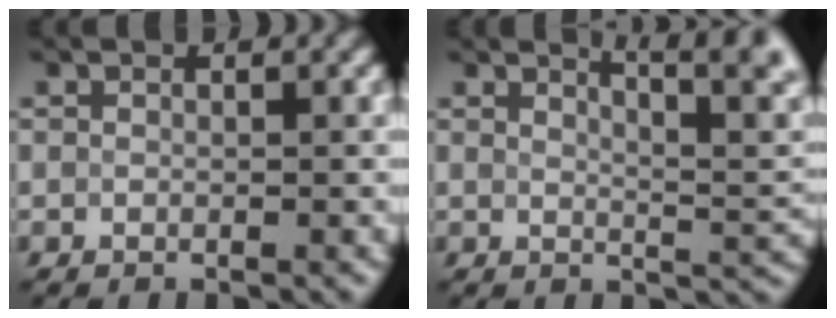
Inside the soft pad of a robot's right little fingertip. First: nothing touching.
{"total": 7.2, "force": [4.4, 1.8, 5.5], "torque": [-0.042, 0.017, 0.055]}